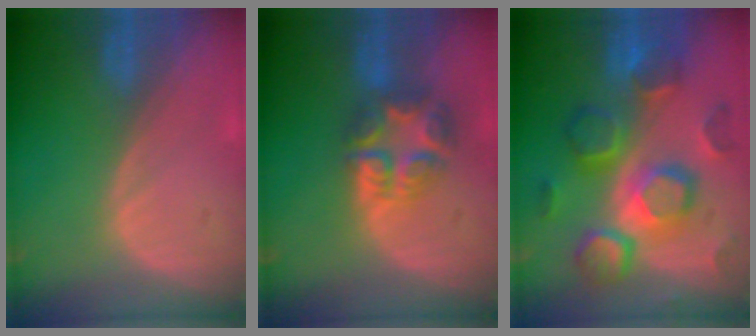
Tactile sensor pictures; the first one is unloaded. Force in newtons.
{"total": 7.6, "press": 6.6, "slide": 3.7}
{"total": 12.0, "press": 11.9, "slide": 1.1}